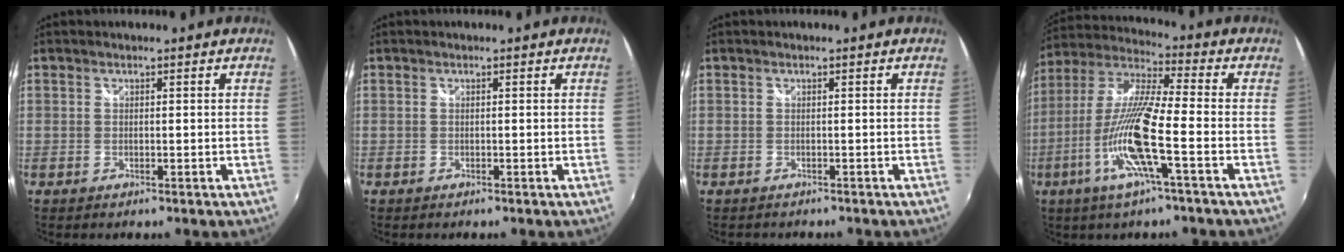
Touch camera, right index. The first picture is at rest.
{"total": 0.0}
{"total": 1.7, "force": [-1.5, 0.4, 0.6], "torque": [-0.014, -0.012, -0.019]}
{"total": 14.9, "force": [-5.7, 0.9, 13.8], "torque": [-0.274, -0.017, -0.114]}